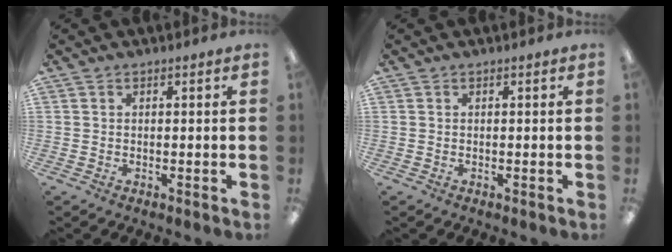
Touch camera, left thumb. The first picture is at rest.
{"total": 0.0}